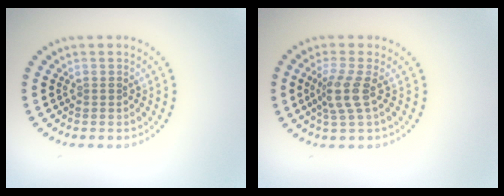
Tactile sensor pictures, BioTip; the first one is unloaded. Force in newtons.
{"total": 2.7, "press": 2.1, "slide": 1.7}